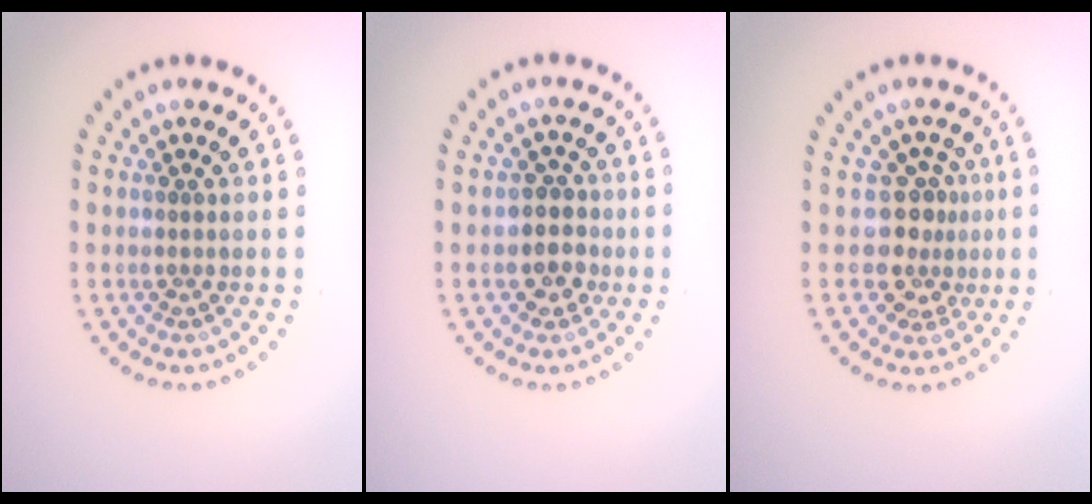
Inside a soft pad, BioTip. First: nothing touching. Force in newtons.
{"total": 2.5, "press": 2.3, "slide": 0.8}
{"total": 3.0, "press": 2.3, "slide": 2.0}